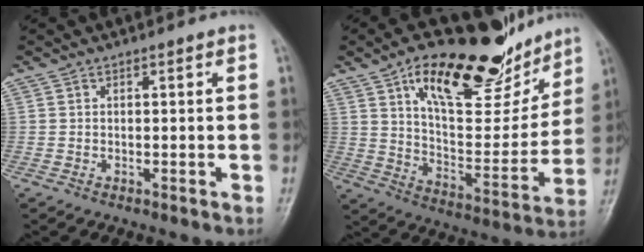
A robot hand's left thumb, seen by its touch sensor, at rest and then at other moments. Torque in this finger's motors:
{"motor_torque": [1.78, 1.45, 1.48, -1.29, 0.11]}